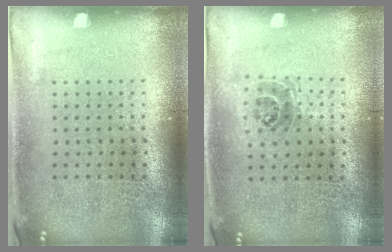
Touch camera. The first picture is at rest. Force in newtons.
{"total": 1.1, "press": 0.9, "slide": 0.5}